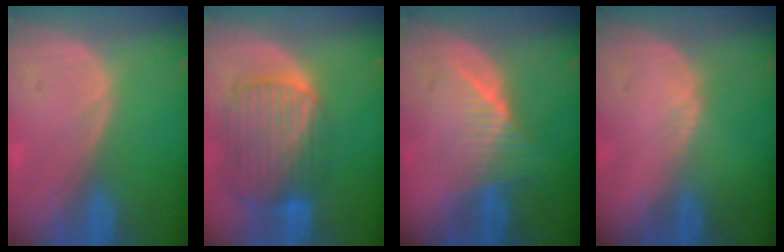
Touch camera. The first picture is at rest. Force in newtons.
{"total": 10.4, "press": 8.8, "slide": 5.6}
{"total": 6.2, "press": 5.8, "slide": 2.1}
{"total": 0.7, "press": 0.4, "slide": 0.5}